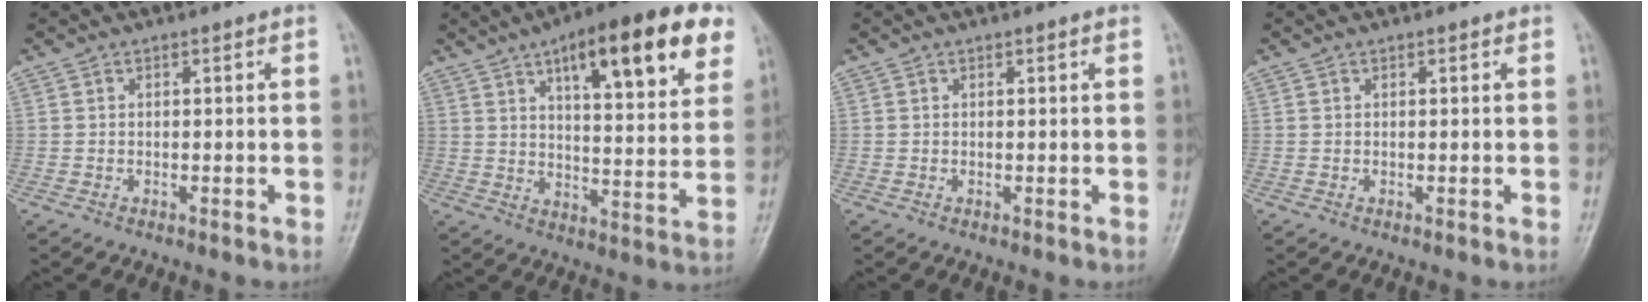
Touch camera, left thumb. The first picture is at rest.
{"total": 20.8, "force": [10.7, 6.6, 16.5], "torque": [-0.203, -0.023, 0.153]}
{"total": 0.7, "force": [0.5, 0.1, 0.6], "torque": [-0.007, 0.000, 0.005]}
{"total": 0.6, "force": [0.4, 0.2, 0.4], "torque": [-0.006, -0.001, 0.003]}